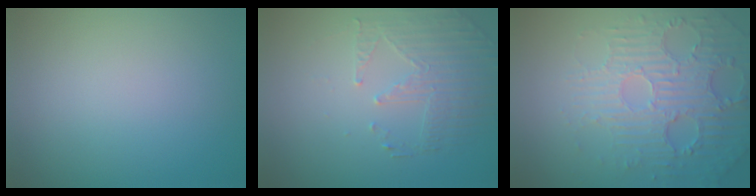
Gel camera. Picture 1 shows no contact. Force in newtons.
{"total": 2.2, "press": 1.8, "slide": 1.2}
{"total": 5.5, "press": 3.8, "slide": 4.0}